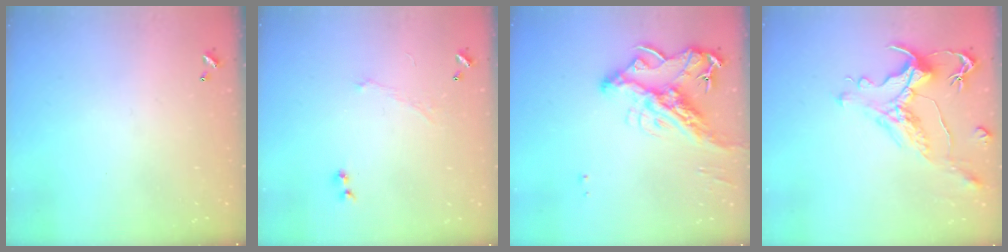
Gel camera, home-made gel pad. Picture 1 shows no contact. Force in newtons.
{"total": 1.2, "press": 1.0, "slide": 0.8}
{"total": 16.1, "press": 16.0, "slide": 2.4}
{"total": 1.4, "press": 0.2, "slide": 1.4}